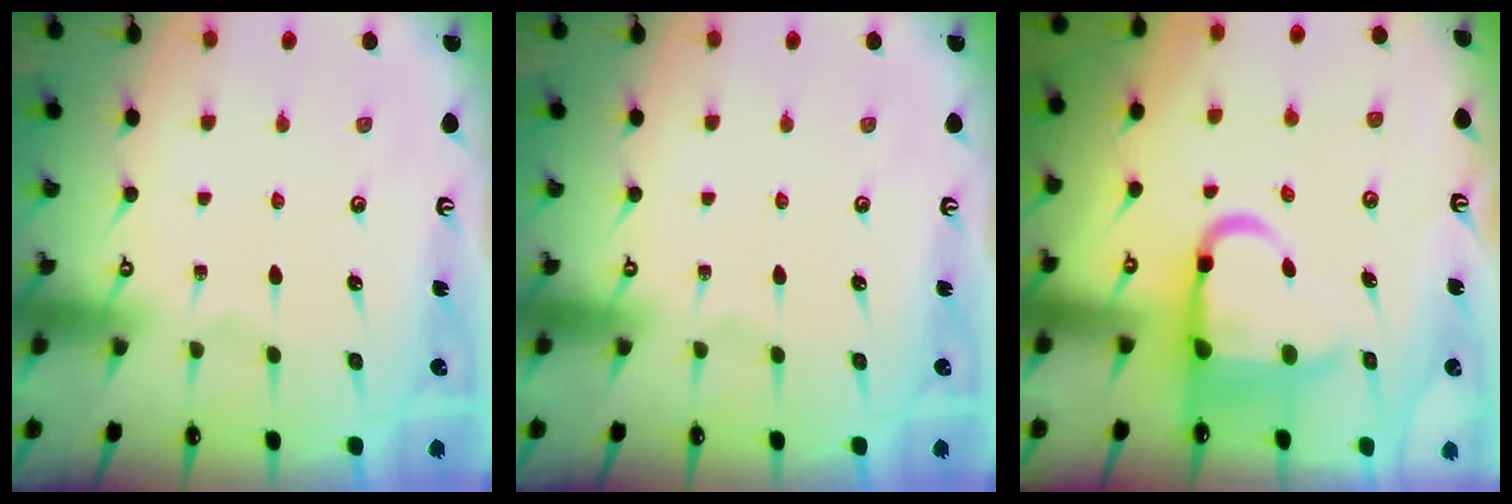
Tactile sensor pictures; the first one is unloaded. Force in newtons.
{"total": 0.0}
{"total": 9.8, "press": 9.5, "slide": 2.2}